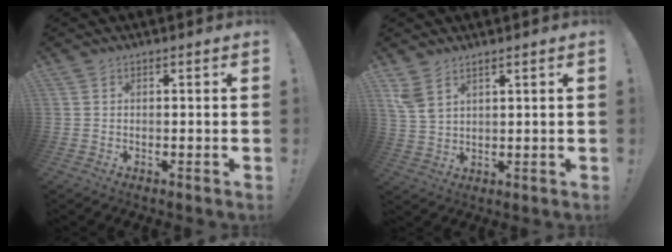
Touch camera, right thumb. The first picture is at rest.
{"total": 5.0, "force": [3.5, 2.2, 2.9], "torque": [-0.051, -0.016, 0.067]}